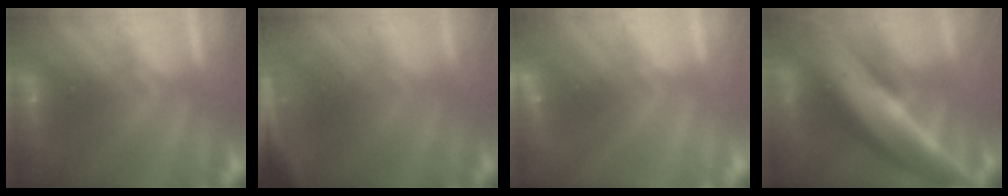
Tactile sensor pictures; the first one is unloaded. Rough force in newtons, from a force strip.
{"total": 4.5}
{"total": 2.3}
{"total": 6.8}